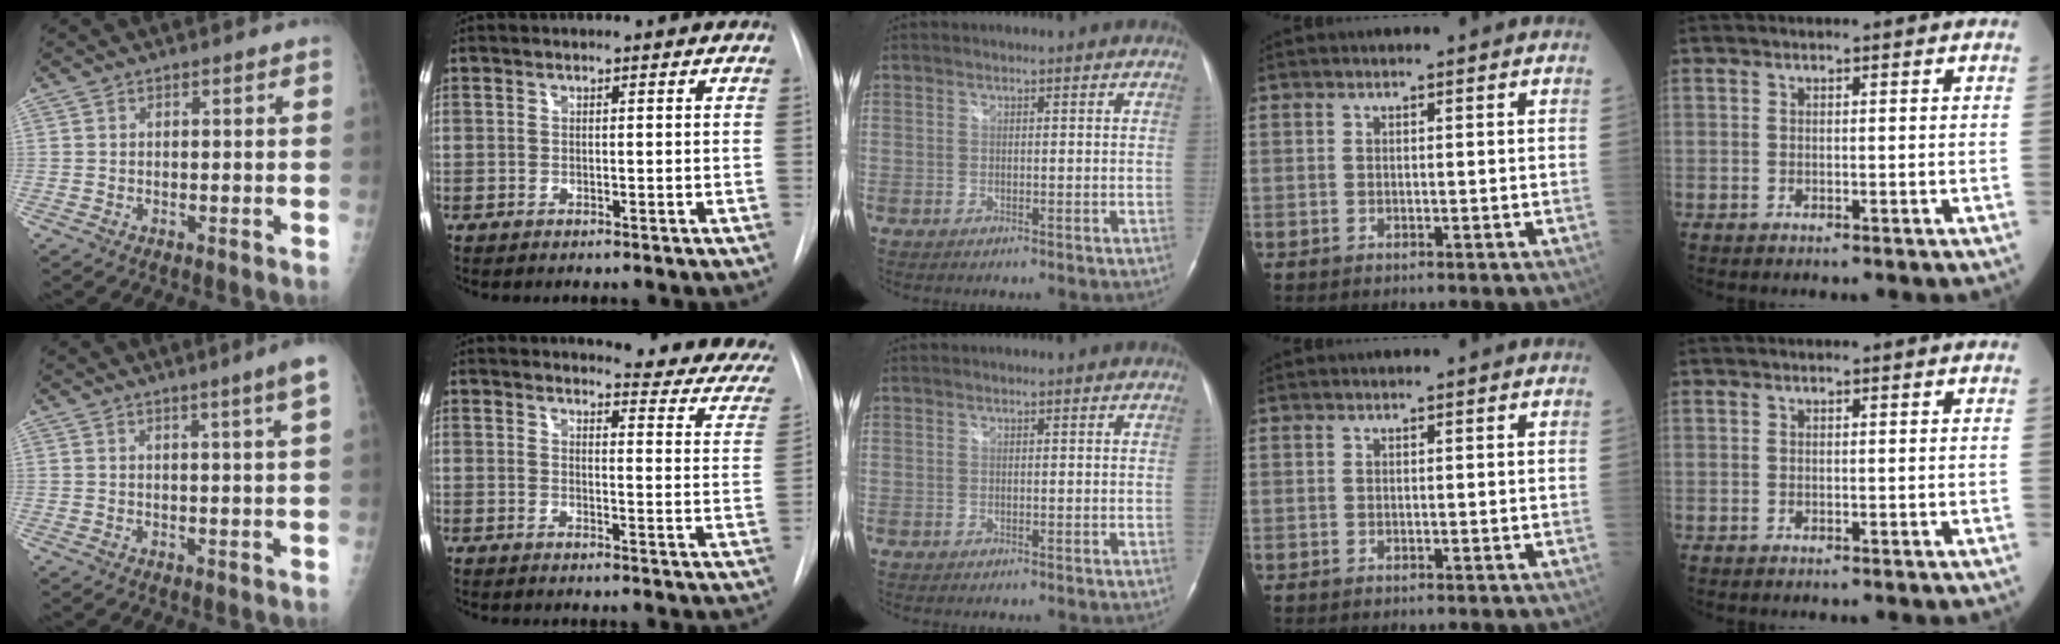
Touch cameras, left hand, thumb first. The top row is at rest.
{"thumb": {"total": 4.3, "force": [2.0, -1.1, 3.6], "torque": [-0.053, -0.010, 0.031]}, "index": {"total": 16.7, "force": [15.5, 3.1, 5.1], "torque": [-0.030, -0.088, 0.144]}}